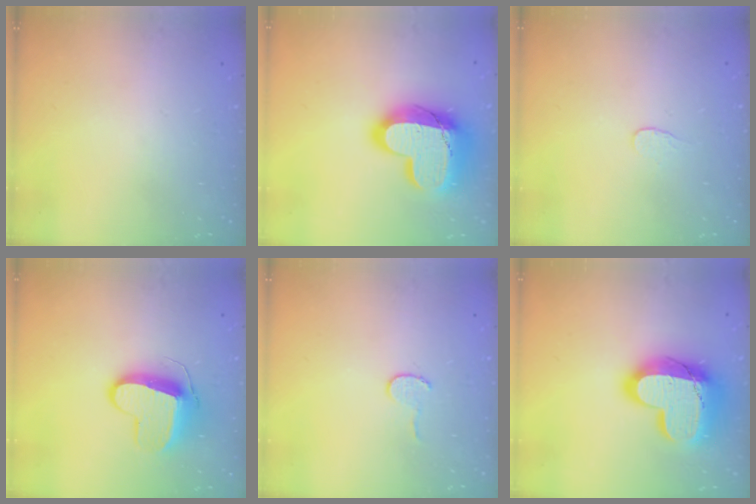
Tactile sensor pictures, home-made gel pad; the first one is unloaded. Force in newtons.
{"total": 24.2, "press": 24.2, "slide": 1.6}
{"total": 3.3, "press": 3.3, "slide": 0.4}
{"total": 11.7, "press": 11.7, "slide": 0.9}
{"total": 3.7, "press": 3.7, "slide": 0.4}
{"total": 24.2, "press": 24.2, "slide": 1.6}